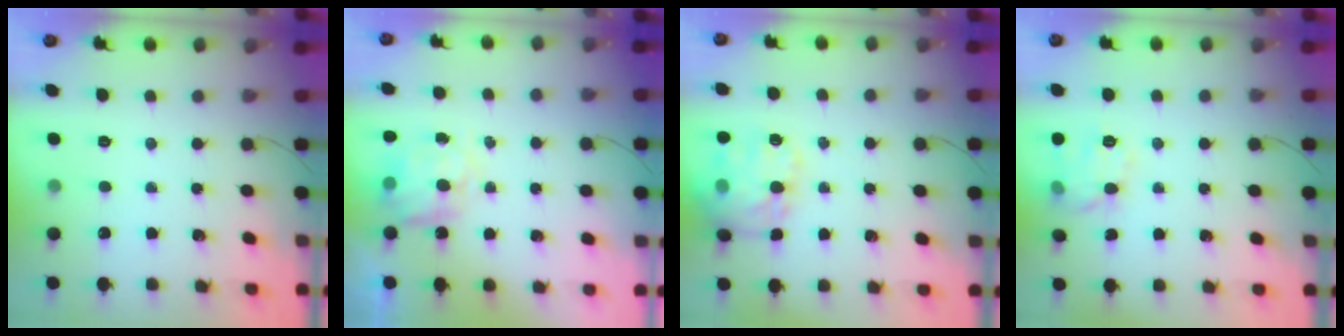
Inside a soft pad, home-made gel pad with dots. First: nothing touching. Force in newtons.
{"total": 8.7, "press": 8.6, "slide": 0.7}
{"total": 17.4, "press": 17.3, "slide": 1.6}
{"total": 8.4, "press": 8.3, "slide": 1.0}